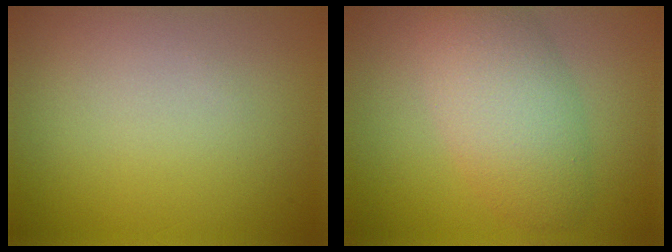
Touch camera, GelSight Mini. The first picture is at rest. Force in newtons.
{"total": 5.2, "press": 5.2, "slide": 0.1}